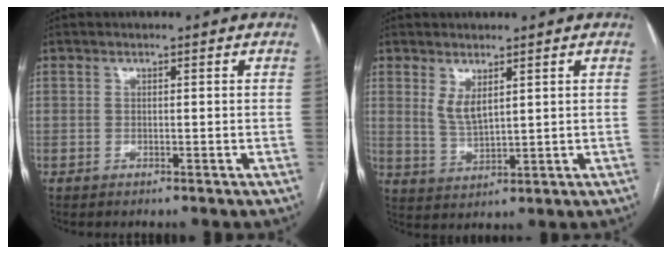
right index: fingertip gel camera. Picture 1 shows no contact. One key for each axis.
{"total": 3.8, "fx": 2.0, "fy": 1.3, "fz": 3.0, "tx": -0.063, "ty": -0.010, "tz": 0.048}